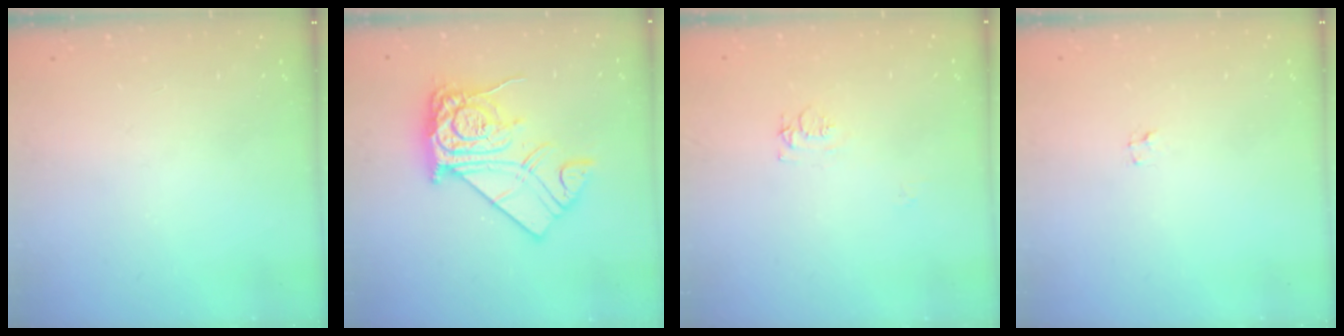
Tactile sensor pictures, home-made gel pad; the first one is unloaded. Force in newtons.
{"total": 16.2, "press": 16.1, "slide": 1.3}
{"total": 6.2, "press": 6.2, "slide": 0.6}
{"total": 1.2, "press": 1.2, "slide": 0.1}